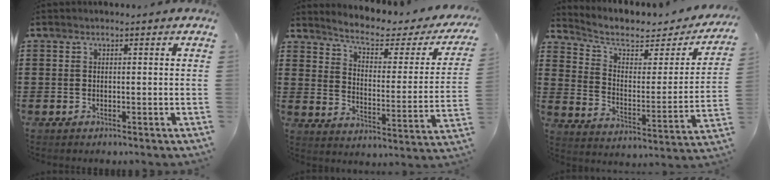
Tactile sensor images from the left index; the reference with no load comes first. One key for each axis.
{"total": 4.5, "fx": 3.1, "fy": 1.2, "fz": 2.9, "tx": -0.066, "ty": -0.024, "tz": 0.041}
{"total": 5.3, "fx": 3.8, "fy": 2.3, "fz": 2.8, "tx": -0.076, "ty": -0.020, "tz": 0.061}